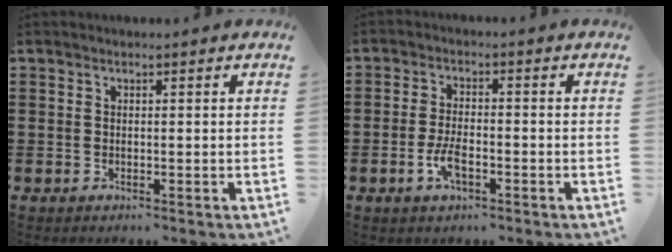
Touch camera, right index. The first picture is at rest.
{"total": 4.0, "force": [-1.7, 1.5, 3.3], "torque": [-0.076, -0.004, -0.034]}